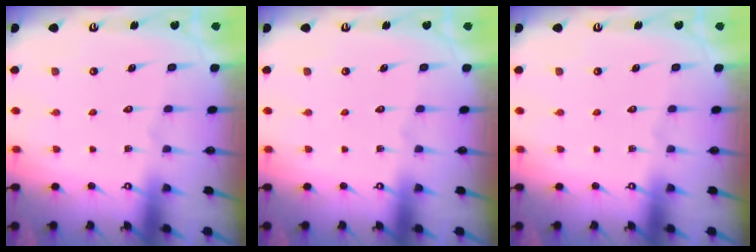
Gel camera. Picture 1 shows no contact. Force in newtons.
{"total": 0.0}
{"total": 0.0}